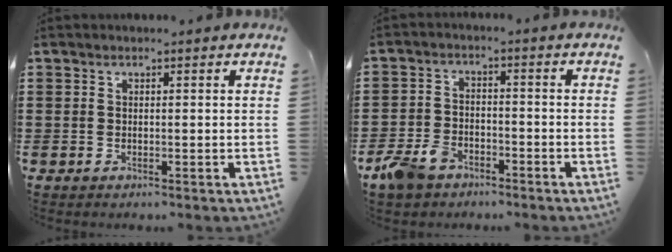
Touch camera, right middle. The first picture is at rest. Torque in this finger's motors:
{"motor_torque": [0.21, -0.12, 0.09, 0.06]}